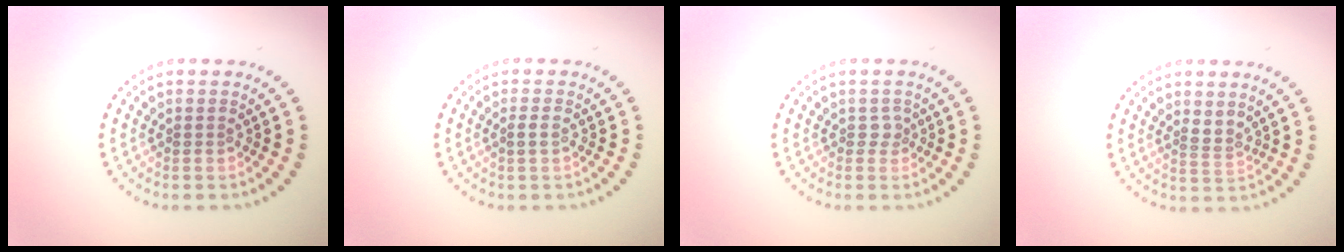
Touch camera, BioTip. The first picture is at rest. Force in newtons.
{"total": 0.8, "press": 0.8, "slide": 0.2}
{"total": 0.9, "press": 0.7, "slide": 0.6}
{"total": 1.6, "press": 1.0, "slide": 1.2}